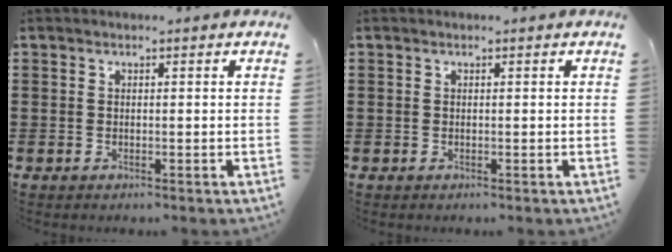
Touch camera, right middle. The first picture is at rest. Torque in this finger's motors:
{"motor_torque": [-0.14, -0.12, 0.00, 0.00]}